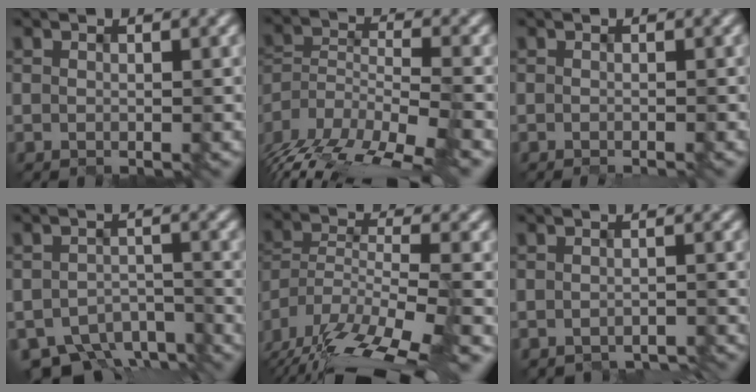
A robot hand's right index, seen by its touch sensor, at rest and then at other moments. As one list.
[{"total": 14.9, "force": [-11.8, 5.5, 7.1], "torque": [-0.130, -0.009, -0.149]}, {"total": 0.6, "force": [-0.4, 0.2, 0.5], "torque": [-0.003, -0.002, -0.009]}, {"total": 6.8, "force": [-5.8, 2.9, 2.0], "torque": [-0.024, -0.018, -0.086]}, {"total": 15.8, "force": [-12.9, 4.7, 7.8], "torque": [-0.134, -0.023, -0.186]}, {"total": 2.8, "force": [-2.8, 0.3, -0.2], "torque": [0.005, -0.007, -0.035]}]